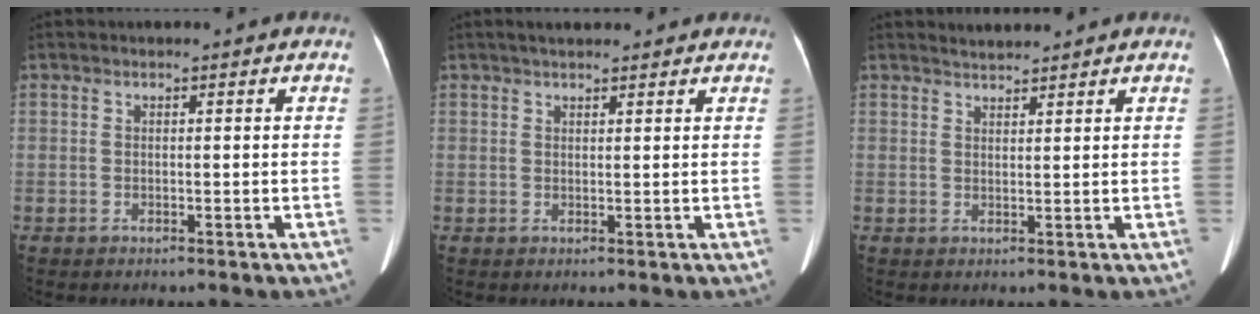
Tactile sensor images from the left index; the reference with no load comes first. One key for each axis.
{"total": 5.2, "fx": 4.3, "fy": 1.4, "fz": 2.5, "tx": -0.031, "ty": 0.033, "tz": 0.059}
{"total": 1.7, "fx": 1.7, "fy": 0.2, "fz": 0.1, "tx": -0.010, "ty": 0.010, "tz": 0.034}